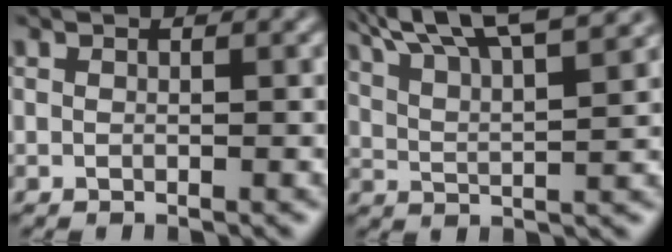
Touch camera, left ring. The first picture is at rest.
{"total": 9.5, "force": [6.7, 2.8, 6.1], "torque": [-0.115, 0.030, 0.083]}